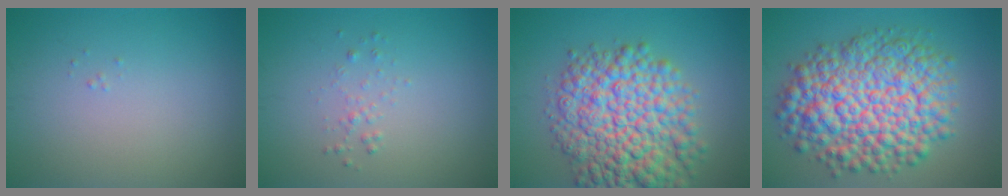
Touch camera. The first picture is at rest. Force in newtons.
{"total": 0.9, "press": 0.9, "slide": 0.0}
{"total": 10.8, "press": 10.8, "slide": 0.3}
{"total": 11.6, "press": 11.6, "slide": 0.3}